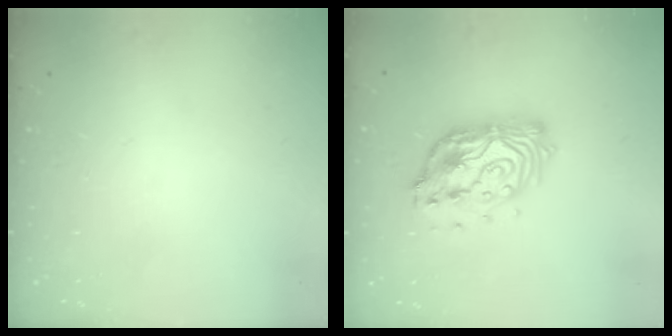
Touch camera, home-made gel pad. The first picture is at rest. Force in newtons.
{"total": 14.1, "press": 14.1, "slide": 1.1}